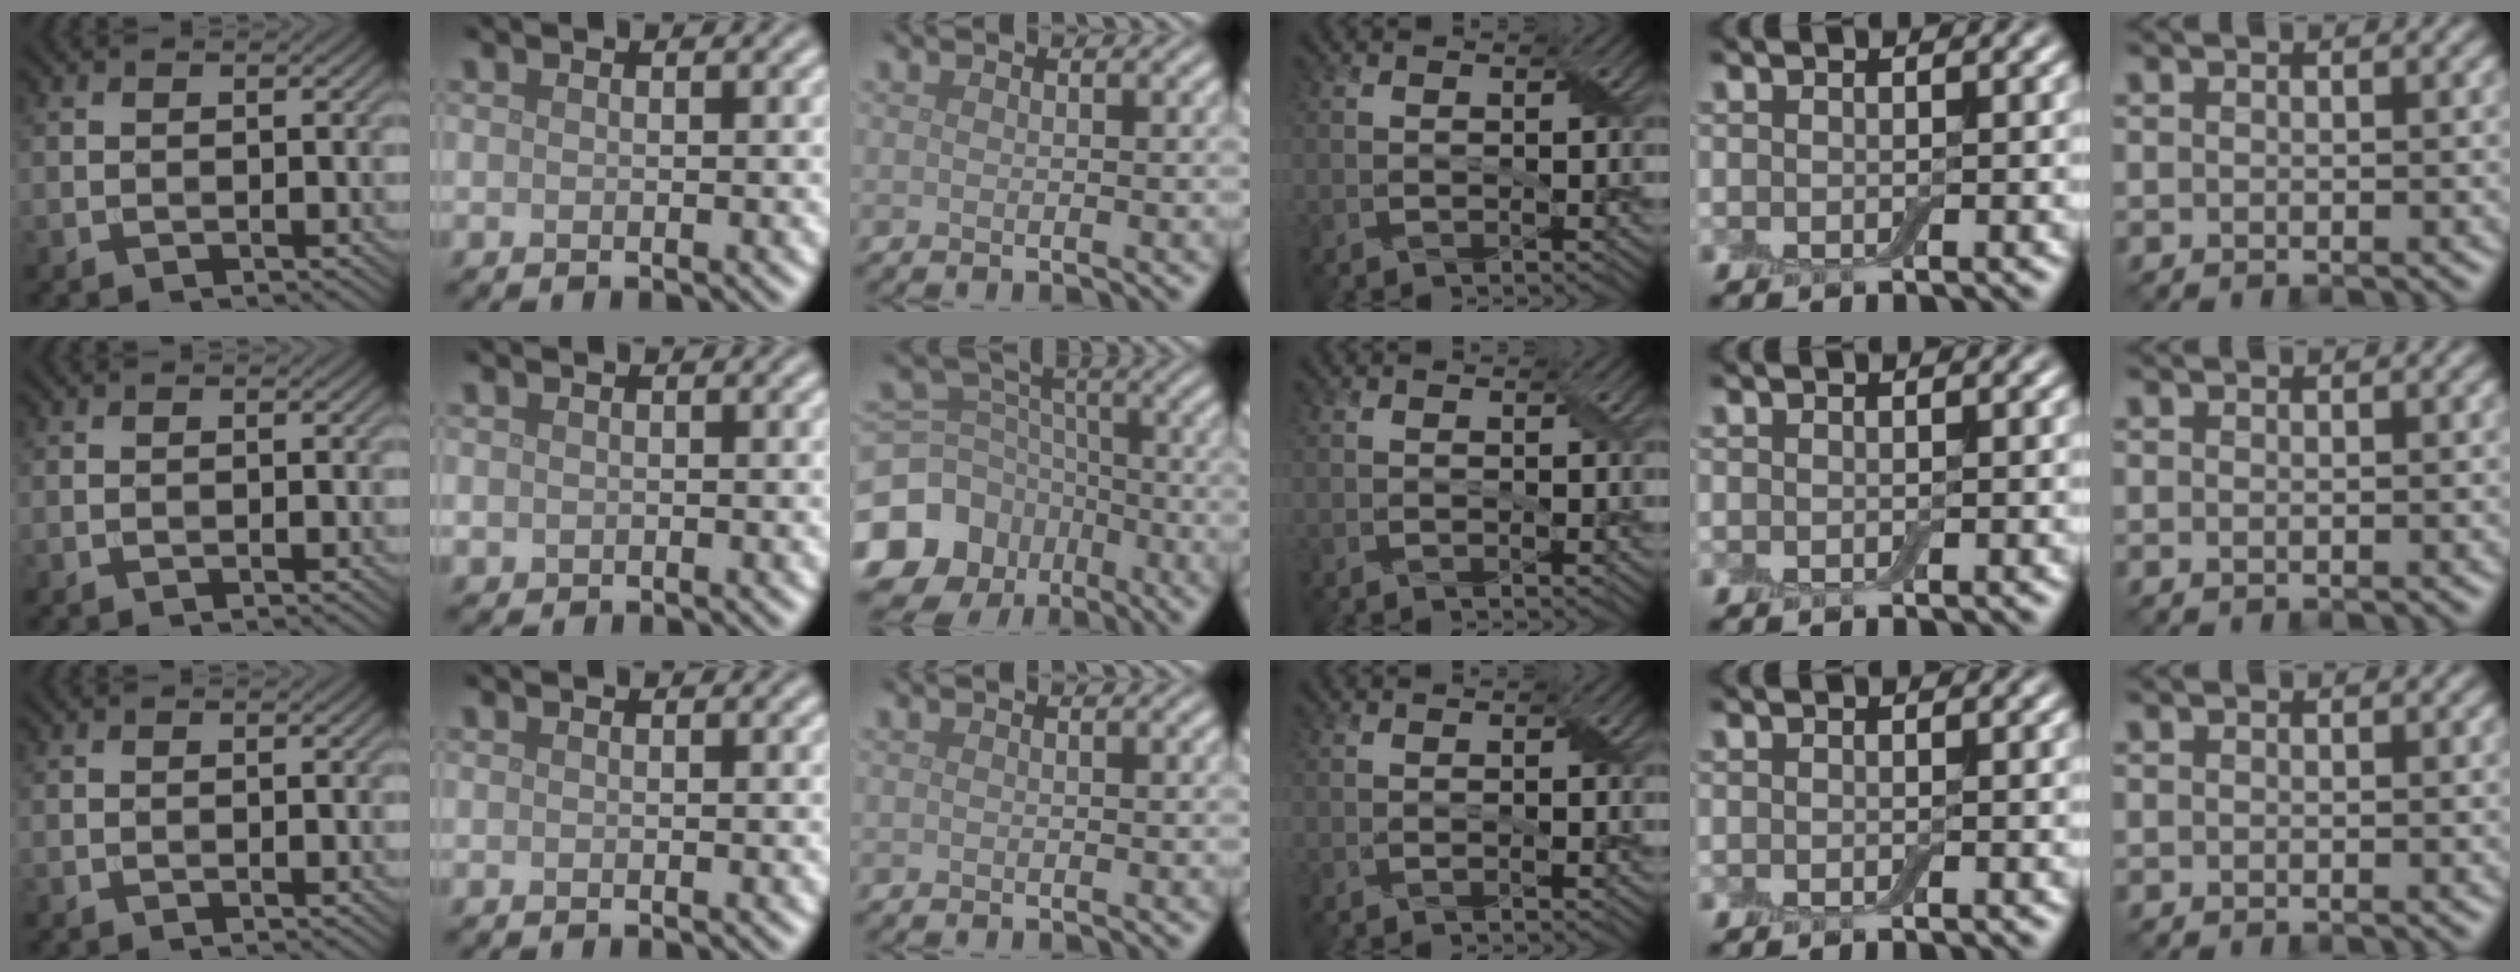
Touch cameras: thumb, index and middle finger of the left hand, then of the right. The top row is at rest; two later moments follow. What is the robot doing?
{"motion": "fold", "object": "cloth"}